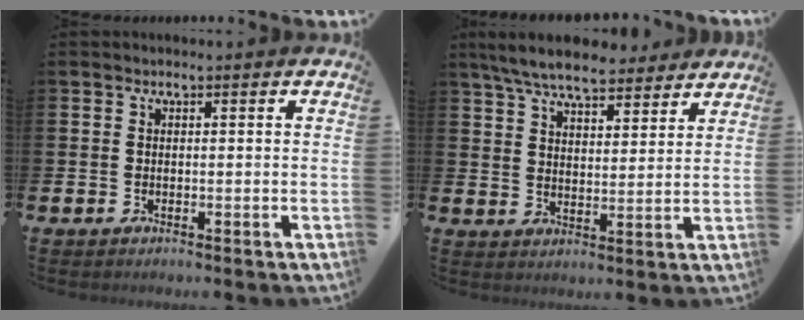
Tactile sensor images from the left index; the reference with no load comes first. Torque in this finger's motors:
{"motor_torque": [-0.17, -0.28, -0.30, 0.18]}